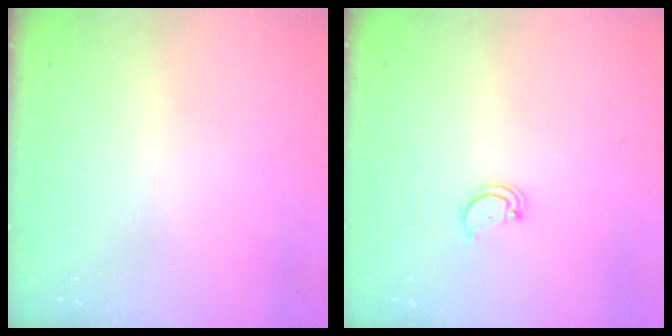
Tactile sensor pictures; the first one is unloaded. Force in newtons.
{"total": 2.1, "press": 2.1, "slide": 0.2}